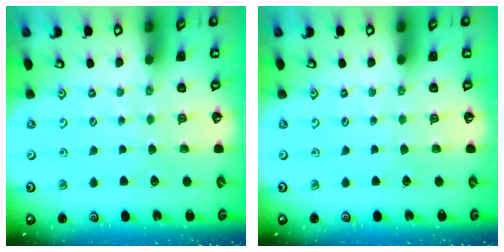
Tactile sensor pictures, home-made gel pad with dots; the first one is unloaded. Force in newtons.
{"total": 0.0}